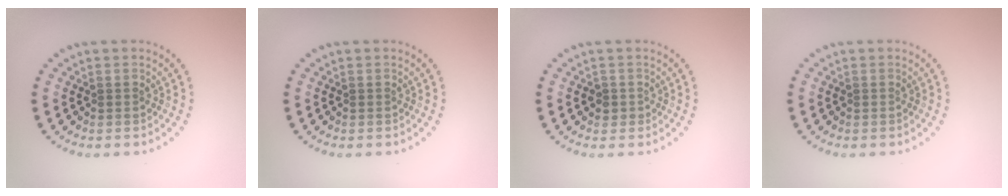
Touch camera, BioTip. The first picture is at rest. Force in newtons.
{"total": 0.0}
{"total": 1.1, "press": 1.0, "slide": 0.5}
{"total": 0.0}